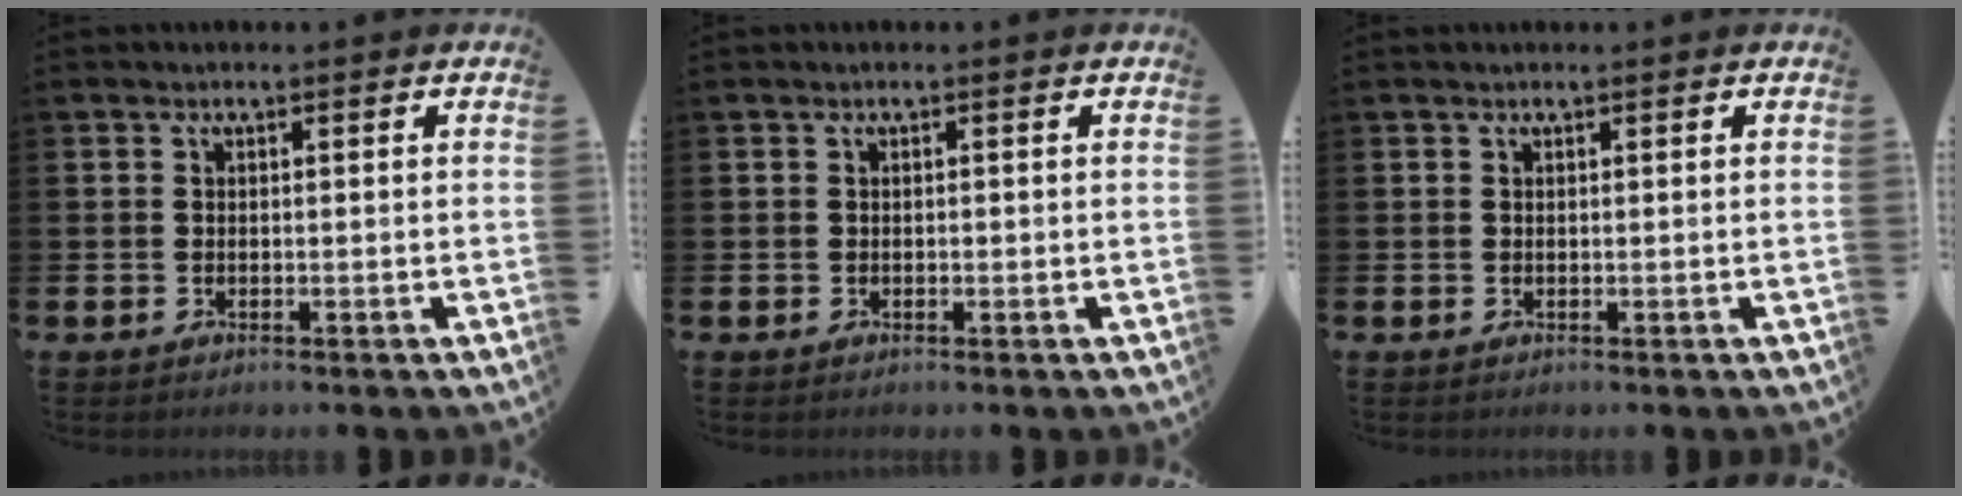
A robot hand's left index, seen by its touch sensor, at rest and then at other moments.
{"total": 0.0}
{"total": 0.0}